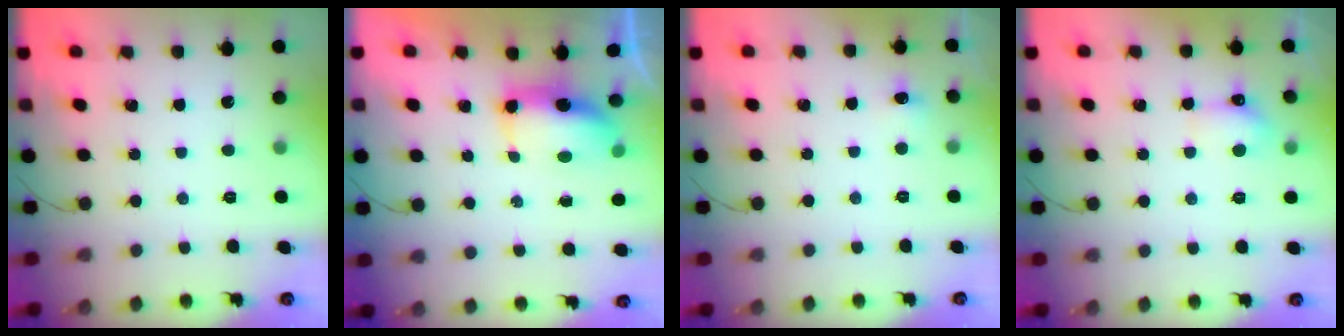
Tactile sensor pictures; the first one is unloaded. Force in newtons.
{"total": 7.0, "press": 6.7, "slide": 1.9}
{"total": 4.8, "press": 4.6, "slide": 1.4}
{"total": 6.0, "press": 5.9, "slide": 1.1}